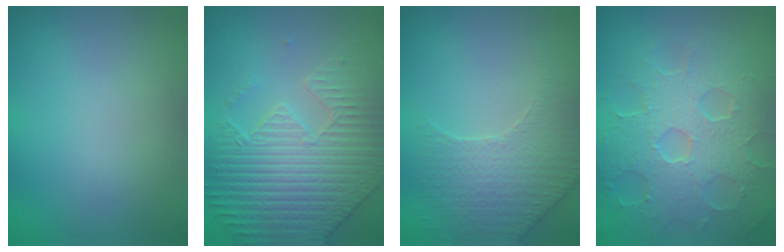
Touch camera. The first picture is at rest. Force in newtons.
{"total": 5.9, "press": 5.4, "slide": 2.5}
{"total": 3.1, "press": 3.0, "slide": 1.0}
{"total": 8.3, "press": 5.9, "slide": 5.9}